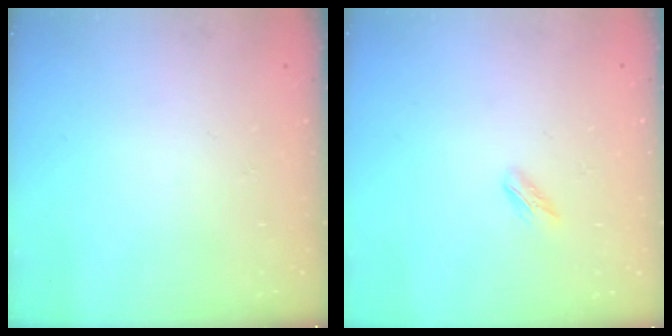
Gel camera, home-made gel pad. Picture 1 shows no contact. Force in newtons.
{"total": 2.2, "press": 2.1, "slide": 0.7}